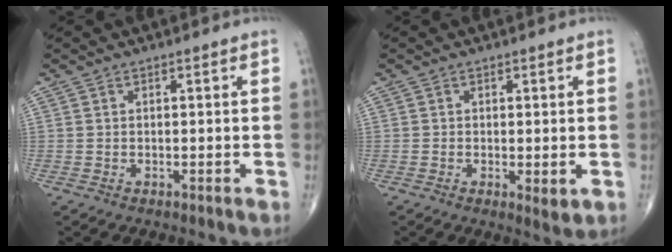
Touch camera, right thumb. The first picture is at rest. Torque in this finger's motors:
{"motor_torque": [-0.10, -0.02, -0.20, -0.23, -0.02]}